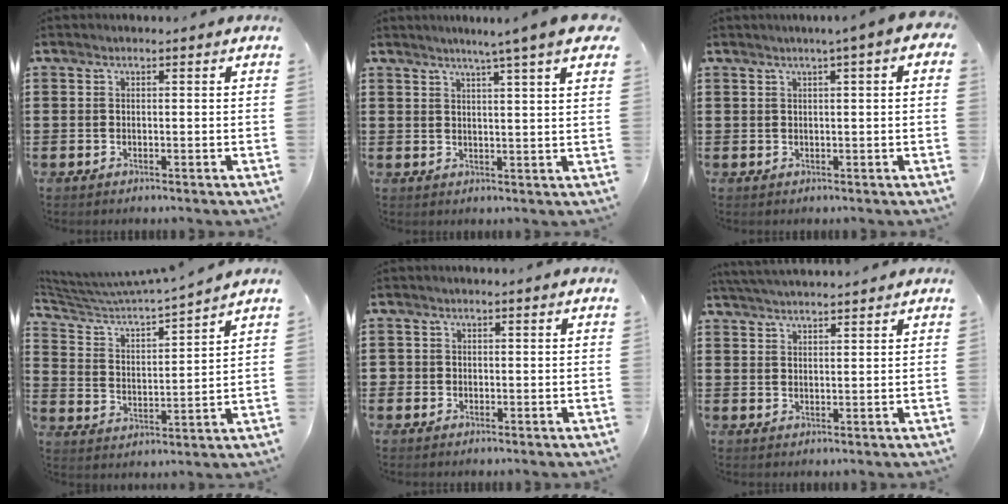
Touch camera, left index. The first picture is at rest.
{"total": 5.7, "force": [4.2, -0.7, 3.8], "torque": [-0.076, -0.016, 0.067]}
{"total": 2.3, "force": [0.9, 0.0, 2.2], "torque": [-0.041, -0.001, 0.015]}
{"total": 4.5, "force": [4.1, 0.1, 1.8], "torque": [-0.061, -0.032, 0.060]}
{"total": 0.9, "force": [-0.1, 0.9, 0.1], "torque": [-0.004, 0.005, -0.003]}
{"total": 3.1, "force": [3.0, -0.3, 0.6], "torque": [-0.019, -0.005, 0.057]}